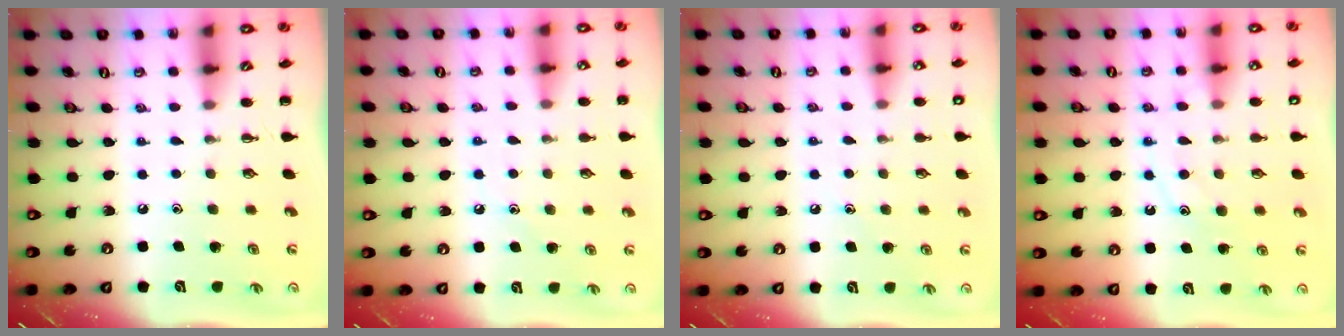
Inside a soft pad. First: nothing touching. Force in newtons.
{"total": 7.9, "press": 7.6, "slide": 2.0}
{"total": 6.9, "press": 6.8, "slide": 1.4}
{"total": 11.5, "press": 11.5, "slide": 0.7}